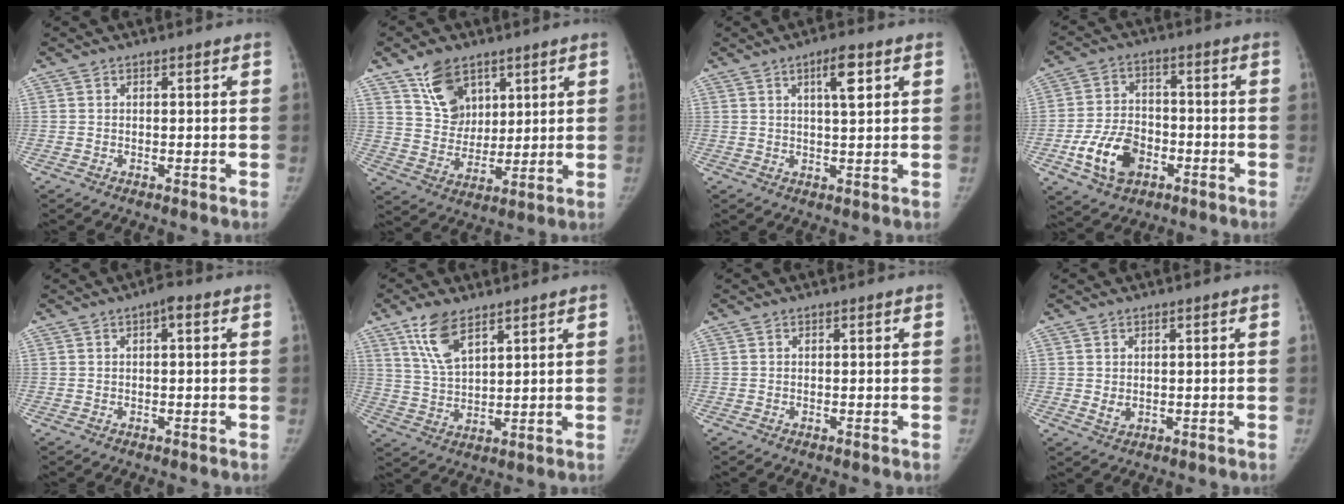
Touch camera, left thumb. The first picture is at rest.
{"total": 10.2, "force": [6.1, 6.9, 4.5], "torque": [-0.052, -0.037, 0.118]}
{"total": 5.4, "force": [2.3, 1.3, 4.7], "torque": [-0.072, -0.005, 0.037]}
{"total": 11.5, "force": [-4.4, 7.9, 7.2], "torque": [-0.113, 0.020, -0.077]}
{"total": 1.9, "force": [0.5, 0.7, 1.7], "torque": [-0.023, 0.005, 0.001]}
{"total": 8.6, "force": [5.4, 3.6, 5.6], "torque": [-0.101, -0.023, 0.111]}
{"total": 0.0}
{"total": 1.9, "force": [0.2, 1.4, 1.3], "torque": [-0.019, -0.006, 0.011]}